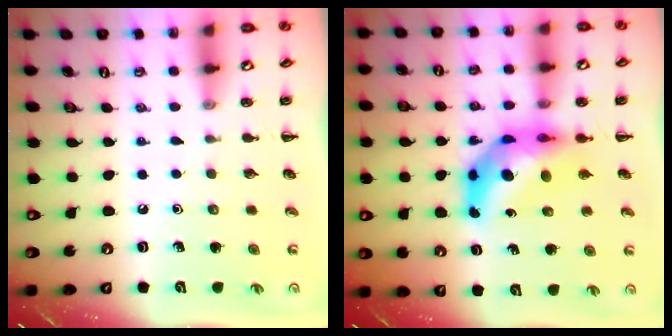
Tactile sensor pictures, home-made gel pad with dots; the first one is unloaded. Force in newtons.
{"total": 10.4, "press": 9.8, "slide": 3.6}